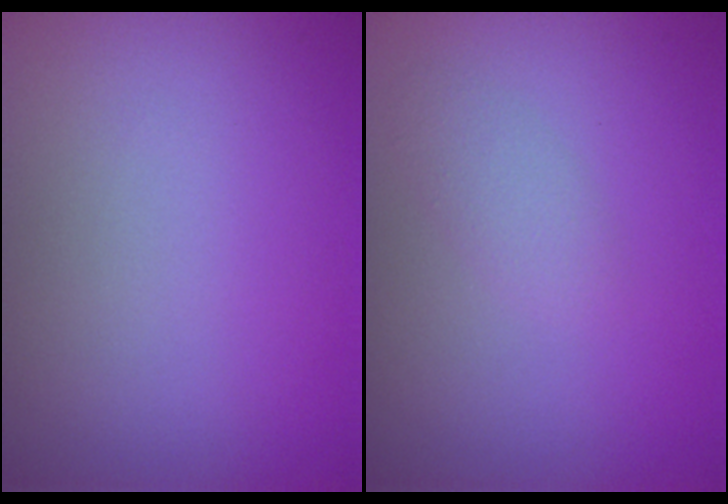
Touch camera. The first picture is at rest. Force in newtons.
{"total": 1.3, "press": 1.3, "slide": 0.1}